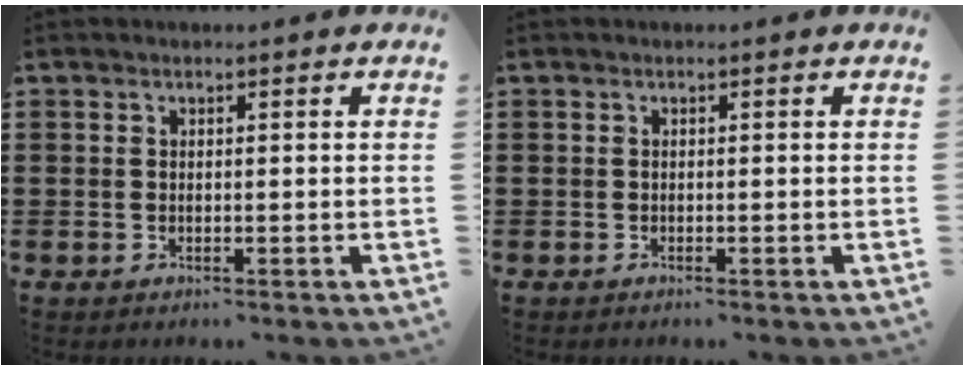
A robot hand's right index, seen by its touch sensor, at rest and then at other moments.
{"total": 0.0}